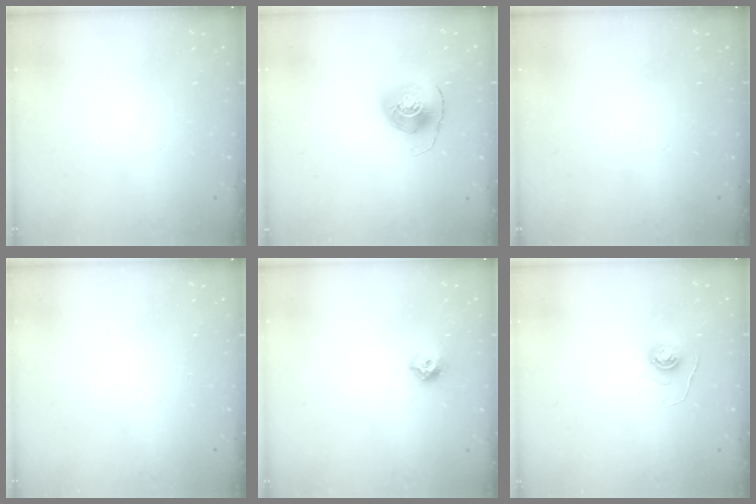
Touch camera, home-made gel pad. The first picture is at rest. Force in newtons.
{"total": 7.6, "press": 7.6, "slide": 0.3}
{"total": 0.0}
{"total": 0.0}
{"total": 7.7, "press": 7.7, "slide": 0.7}
{"total": 5.0, "press": 5.0, "slide": 0.4}